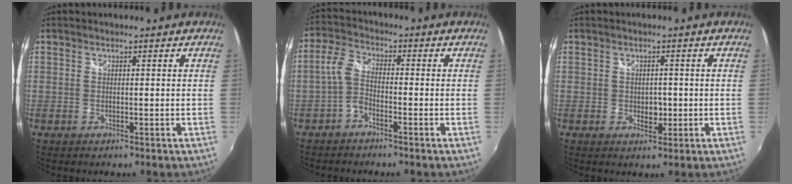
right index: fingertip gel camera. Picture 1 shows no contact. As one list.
[{"total": 3.6, "force": [-1.9, 1.7, 2.5], "torque": [-0.064, 0.013, -0.039]}, {"total": 2.4, "force": [-0.3, 1.9, 1.4], "torque": [-0.019, -0.001, -0.005]}]